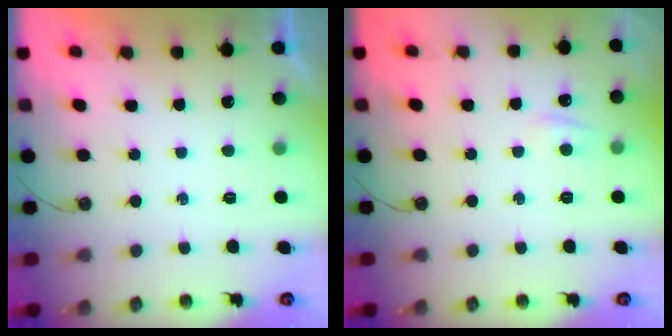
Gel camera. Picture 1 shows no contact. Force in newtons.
{"total": 4.9, "press": 4.8, "slide": 0.6}